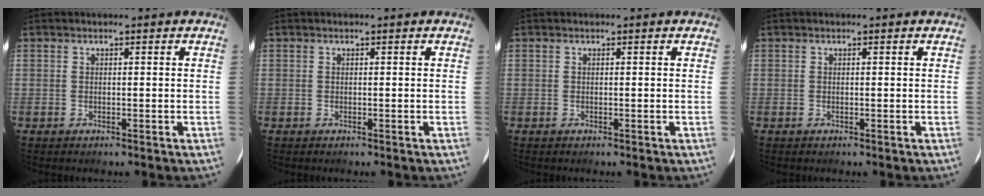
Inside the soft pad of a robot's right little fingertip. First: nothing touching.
{"total": 0.0}
{"total": 0.0}
{"total": 0.0}